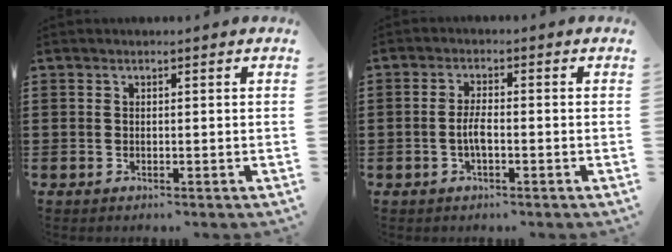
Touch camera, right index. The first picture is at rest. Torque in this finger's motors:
{"motor_torque": [2.14, 0.00, 0.09, 0.07]}